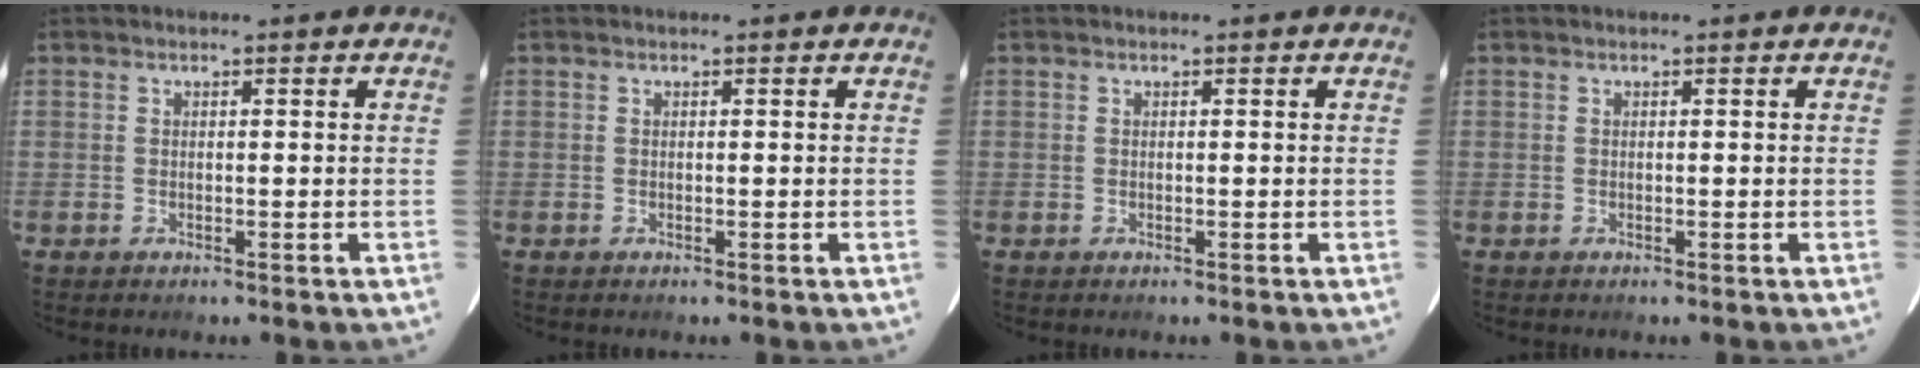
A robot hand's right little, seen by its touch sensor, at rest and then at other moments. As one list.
[{"total": 0.0}, {"total": 0.0}, {"total": 0.0}]